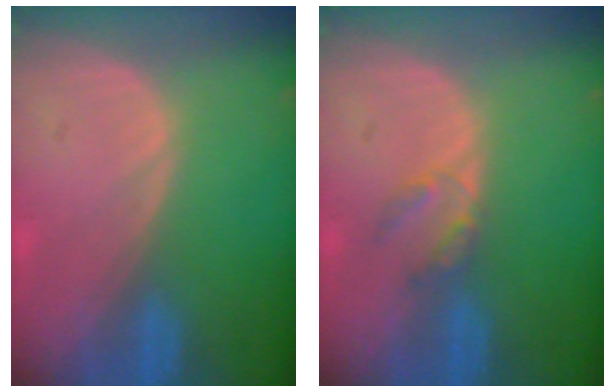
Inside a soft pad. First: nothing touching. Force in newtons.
{"total": 2.5, "press": 2.5, "slide": 0.3}